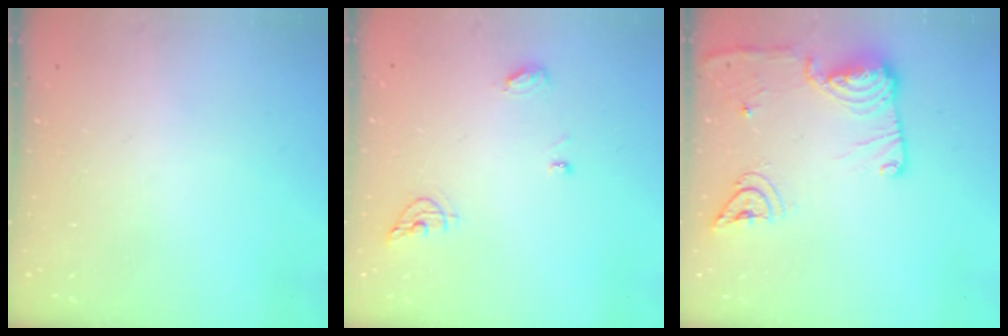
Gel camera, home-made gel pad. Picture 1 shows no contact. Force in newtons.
{"total": 6.7, "press": 6.7, "slide": 0.3}
{"total": 15.4, "press": 15.3, "slide": 1.9}